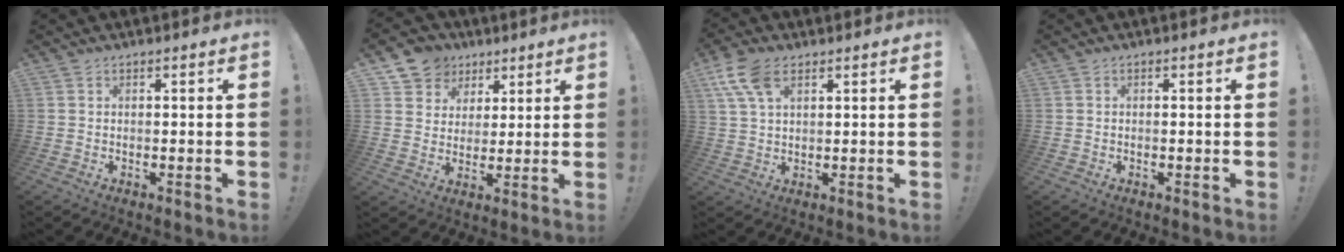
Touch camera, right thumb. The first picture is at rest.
{"total": 8.4, "force": [4.0, 7.3, 1.0], "torque": [-0.014, -0.027, 0.083]}
{"total": 9.7, "force": [4.8, 5.0, 6.7], "torque": [-0.128, -0.005, 0.093]}
{"total": 0.0}